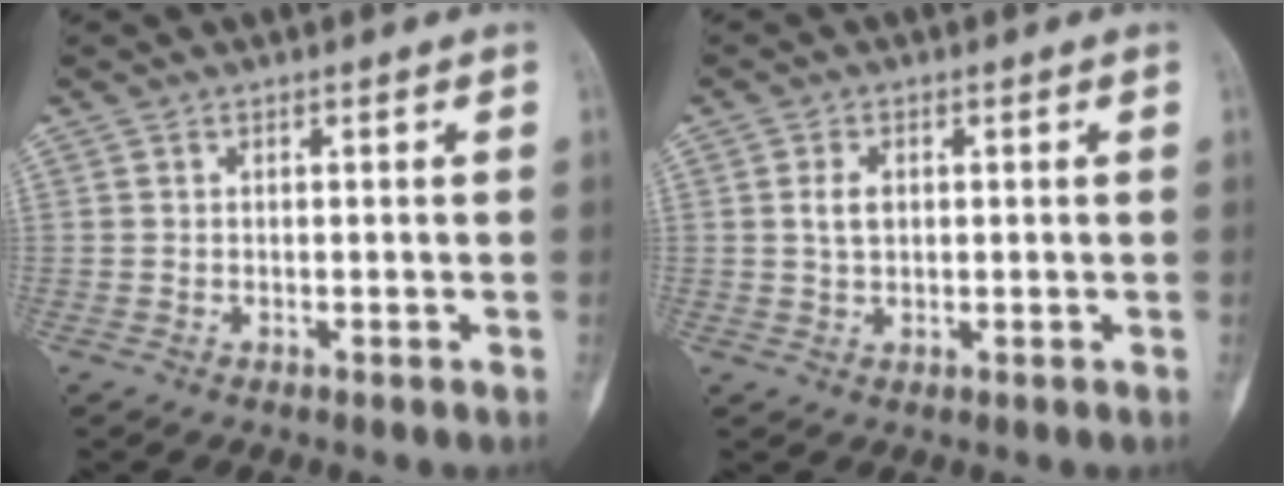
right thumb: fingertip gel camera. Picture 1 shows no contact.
{"total": 3.1, "force": [0.5, 2.1, 2.2], "torque": [-0.032, 0.001, 0.010]}